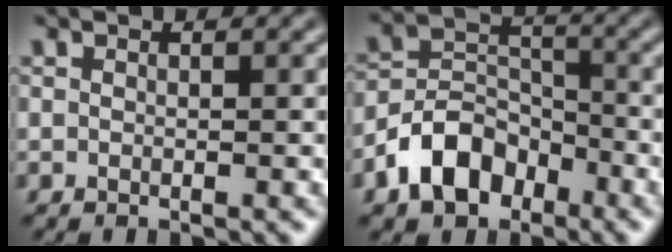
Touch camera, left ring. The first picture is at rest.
{"total": 5.9, "force": [-3.5, 4.0, 2.7], "torque": [-0.045, 0.002, -0.073]}